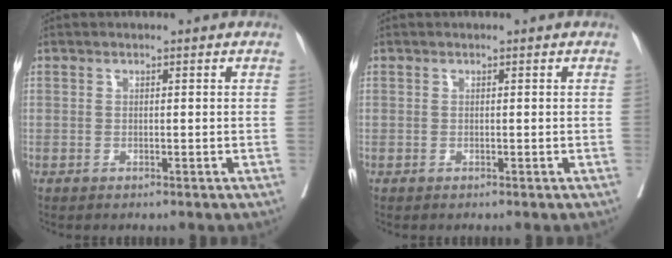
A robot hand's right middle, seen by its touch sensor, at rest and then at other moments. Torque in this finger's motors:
{"motor_torque": [0.00, 0.00, -0.05, 0.00]}